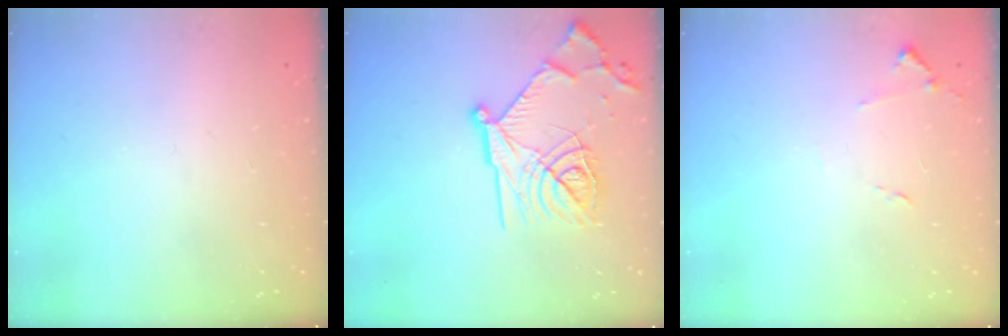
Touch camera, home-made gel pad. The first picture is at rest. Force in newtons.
{"total": 19.8, "press": 19.7, "slide": 1.2}
{"total": 7.9, "press": 7.8, "slide": 0.7}